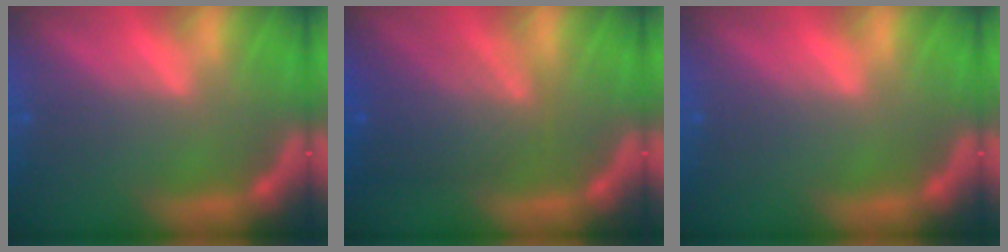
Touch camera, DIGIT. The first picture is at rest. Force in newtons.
{"total": 5.6}
{"total": 0.0}